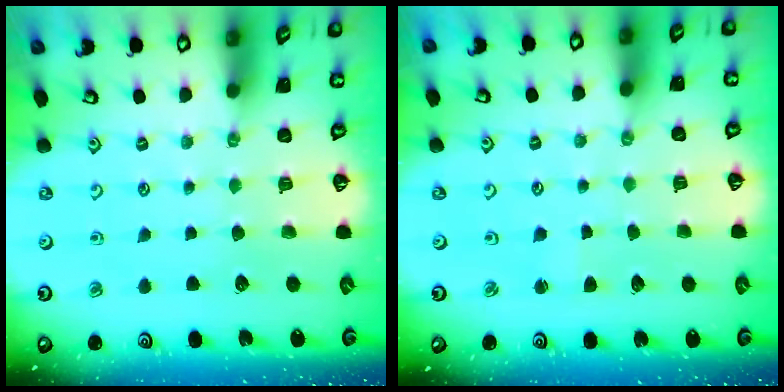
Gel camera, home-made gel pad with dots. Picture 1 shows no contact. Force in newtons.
{"total": 1.3, "press": 1.3, "slide": 0.2}